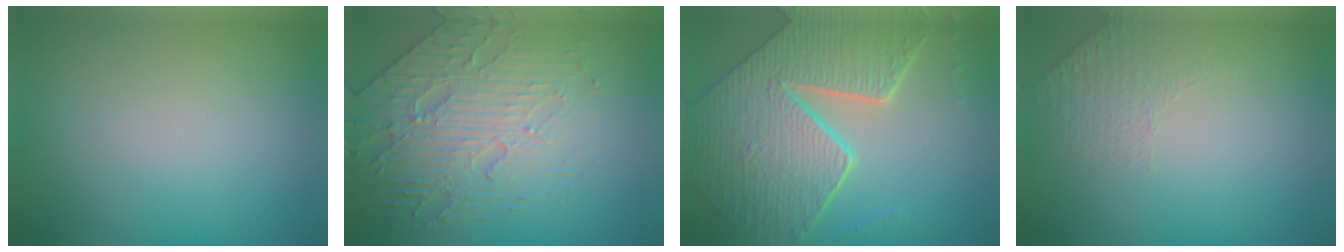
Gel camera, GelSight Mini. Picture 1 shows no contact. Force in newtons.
{"total": 6.7, "press": 5.3, "slide": 4.1}
{"total": 9.4, "press": 6.9, "slide": 6.4}
{"total": 1.3, "press": 0.8, "slide": 1.1}